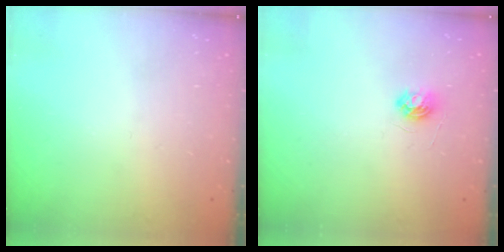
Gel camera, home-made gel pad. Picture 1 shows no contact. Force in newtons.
{"total": 5.2, "press": 5.2, "slide": 0.5}